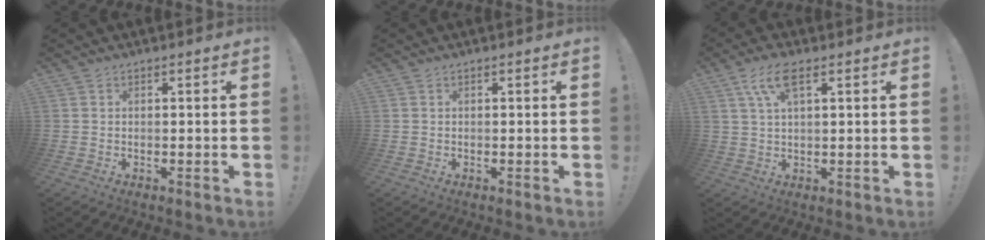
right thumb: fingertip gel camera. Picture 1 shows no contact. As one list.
[{"total": 0.0}, {"total": 7.3, "force": [3.5, 2.4, 6.0], "torque": [-0.115, 0.001, 0.064]}]